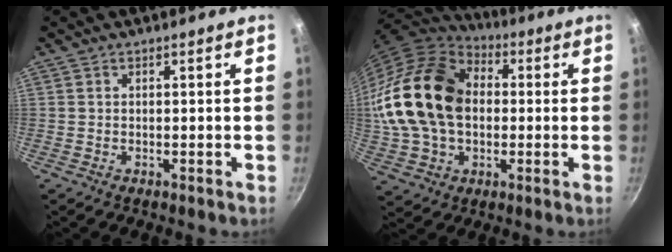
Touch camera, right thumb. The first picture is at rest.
{"total": 24.0, "force": [1.5, 17.0, 16.9], "torque": [-0.319, 0.036, 0.028]}